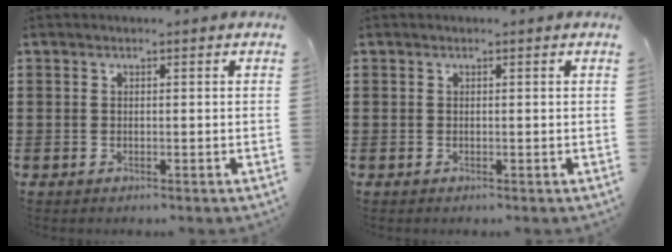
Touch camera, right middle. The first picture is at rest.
{"total": 0.0}